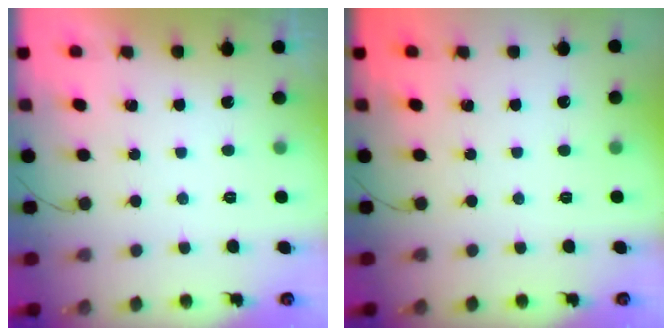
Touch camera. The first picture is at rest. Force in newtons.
{"total": 0.0}